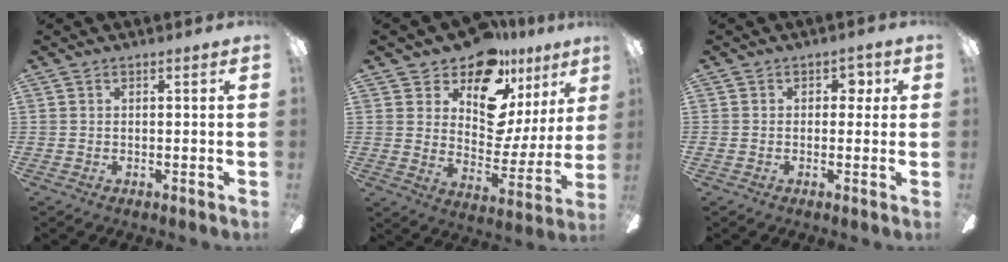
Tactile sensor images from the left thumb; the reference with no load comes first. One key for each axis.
{"total": 16.1, "fx": 12.2, "fy": 8.0, "fz": 6.8, "tx": -0.109, "ty": -0.099, "tz": 0.215}
{"total": 3.0, "fx": 0.3, "fy": 2.3, "fz": 1.9, "tx": -0.024, "ty": 0.005, "tz": -0.001}